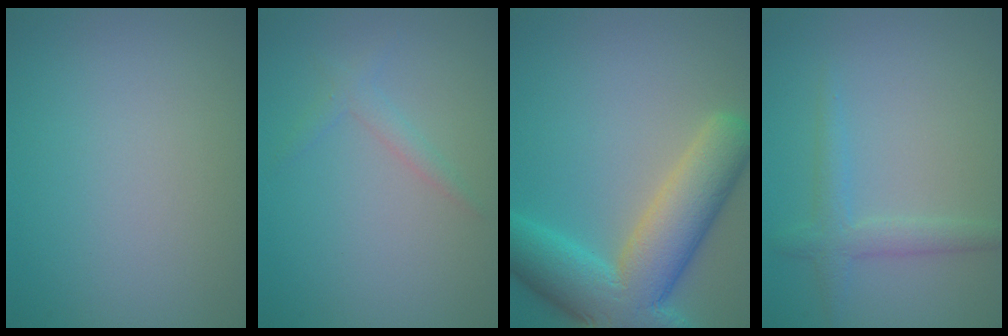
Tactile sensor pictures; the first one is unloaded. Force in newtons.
{"total": 1.3, "press": 1.3, "slide": 0.1}
{"total": 10.4, "press": 10.4, "slide": 0.7}
{"total": 2.2, "press": 2.2, "slide": 0.1}